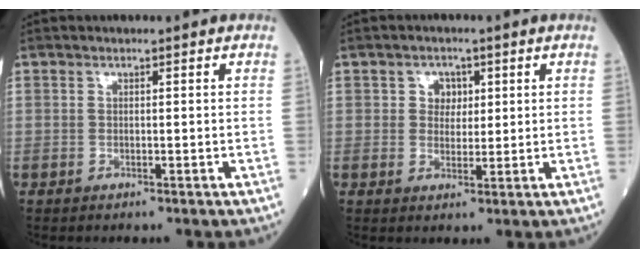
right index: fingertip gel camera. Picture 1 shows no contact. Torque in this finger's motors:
{"motor_torque": [0.02, 0.06, 0.04, 0.02]}